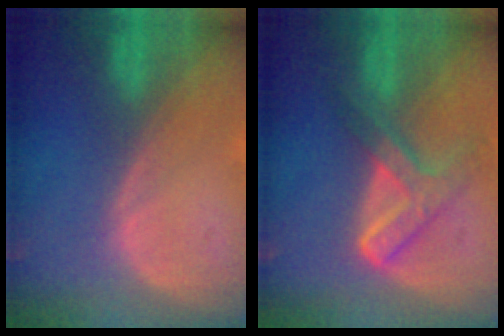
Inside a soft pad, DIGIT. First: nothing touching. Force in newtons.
{"total": 7.3, "press": 6.1, "slide": 3.9}